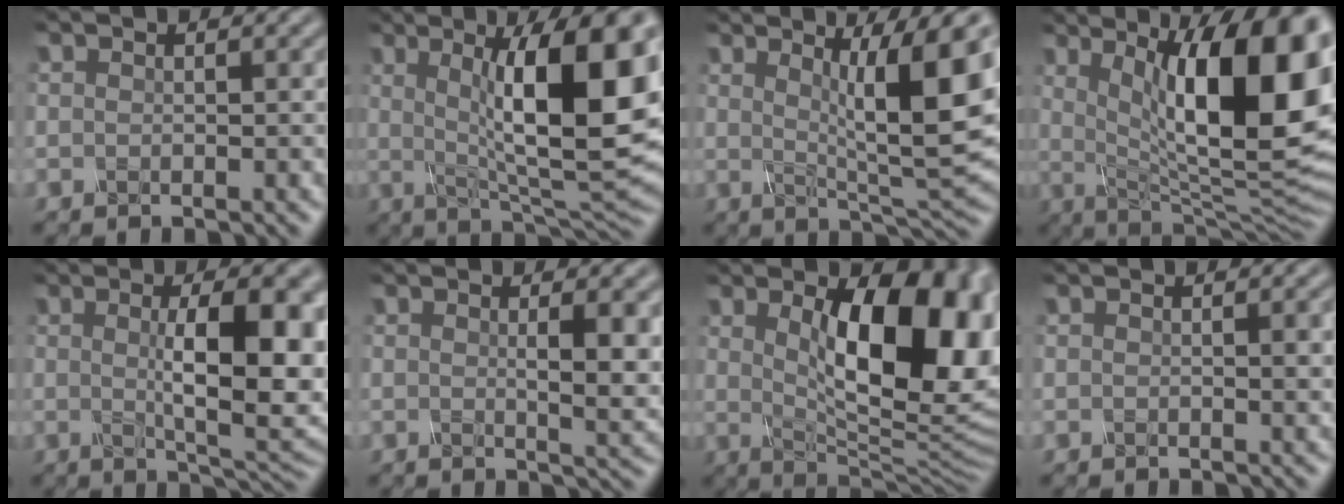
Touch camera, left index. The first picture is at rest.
{"total": 13.7, "force": [2.1, 3.6, 13.0], "torque": [-0.179, 0.003, 0.034]}
{"total": 10.8, "force": [2.3, 2.0, 10.4], "torque": [-0.141, 0.001, 0.039]}
{"total": 17.1, "force": [3.9, 5.4, 15.7], "torque": [-0.190, 0.005, 0.069]}
{"total": 10.1, "force": [0.8, 2.7, 9.6], "torque": [-0.125, -0.002, 0.017]}
{"total": 4.2, "force": [0.7, 0.9, 4.0], "torque": [-0.054, -0.003, 0.013]}
{"total": 14.9, "force": [3.0, 6.5, 13.1], "torque": [-0.155, 0.000, 0.044]}
{"total": 1.3, "force": [0.1, 0.2, 1.3], "torque": [-0.017, 0.001, 0.001]}